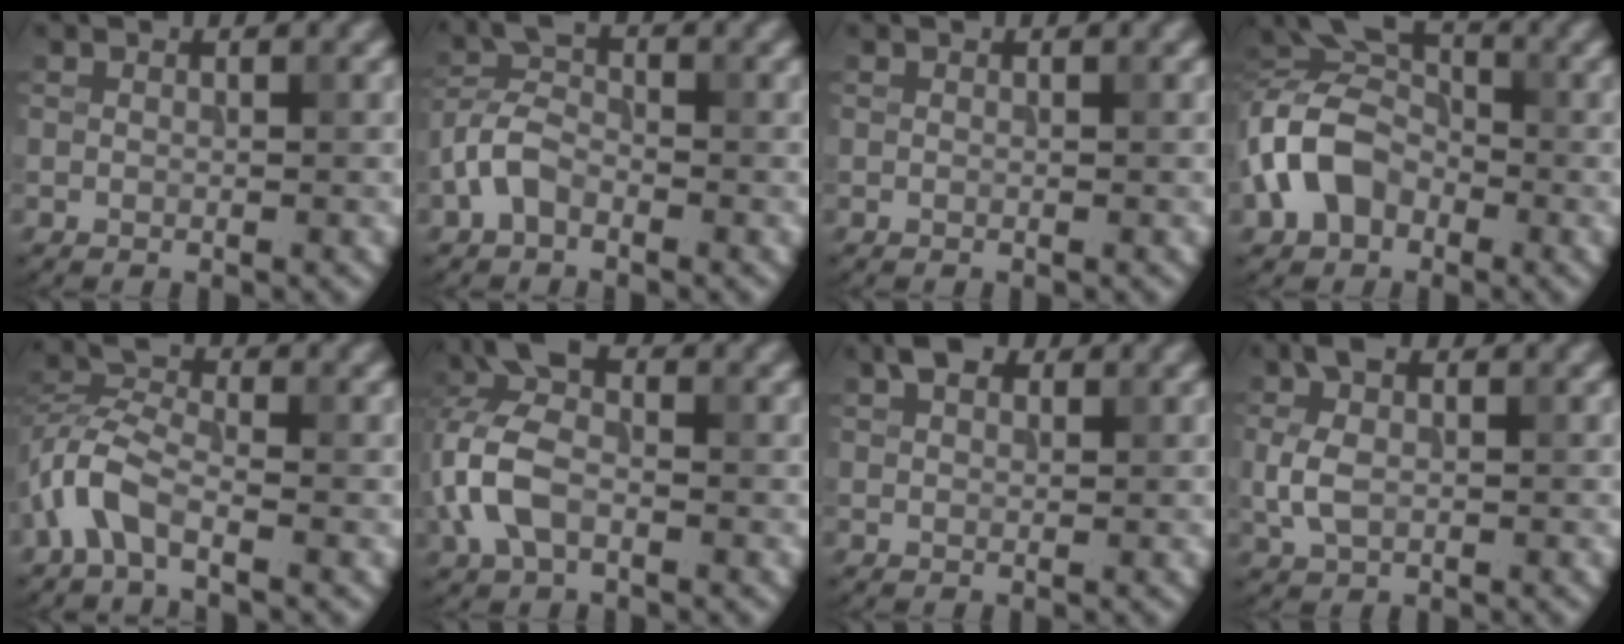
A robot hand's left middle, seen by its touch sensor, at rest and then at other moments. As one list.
[{"total": 3.1, "force": [-1.8, 1.7, 1.9], "torque": [-0.038, 0.011, -0.047]}, {"total": 0.0}, {"total": 6.4, "force": [-2.2, 4.6, 3.9], "torque": [-0.074, 0.015, -0.059]}, {"total": 4.0, "force": [-2.1, 1.8, 2.9], "torque": [-0.061, 0.011, -0.054]}, {"total": 6.8, "force": [-0.7, 4.3, 5.2], "torque": [-0.128, 0.016, -0.031]}, {"total": 2.4, "force": [1.4, 1.4, 1.4], "torque": [-0.026, 0.006, 0.023]}, {"total": 3.7, "force": [0.2, 2.4, 2.8], "torque": [-0.068, 0.008, -0.001]}]